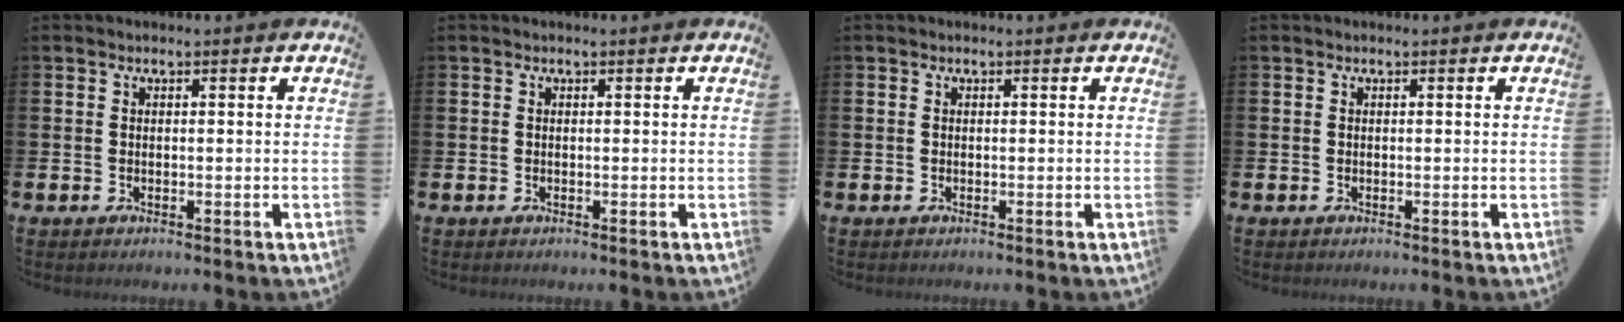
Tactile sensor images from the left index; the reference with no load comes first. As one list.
[{"total": 0.0}, {"total": 0.0}, {"total": 0.0}]